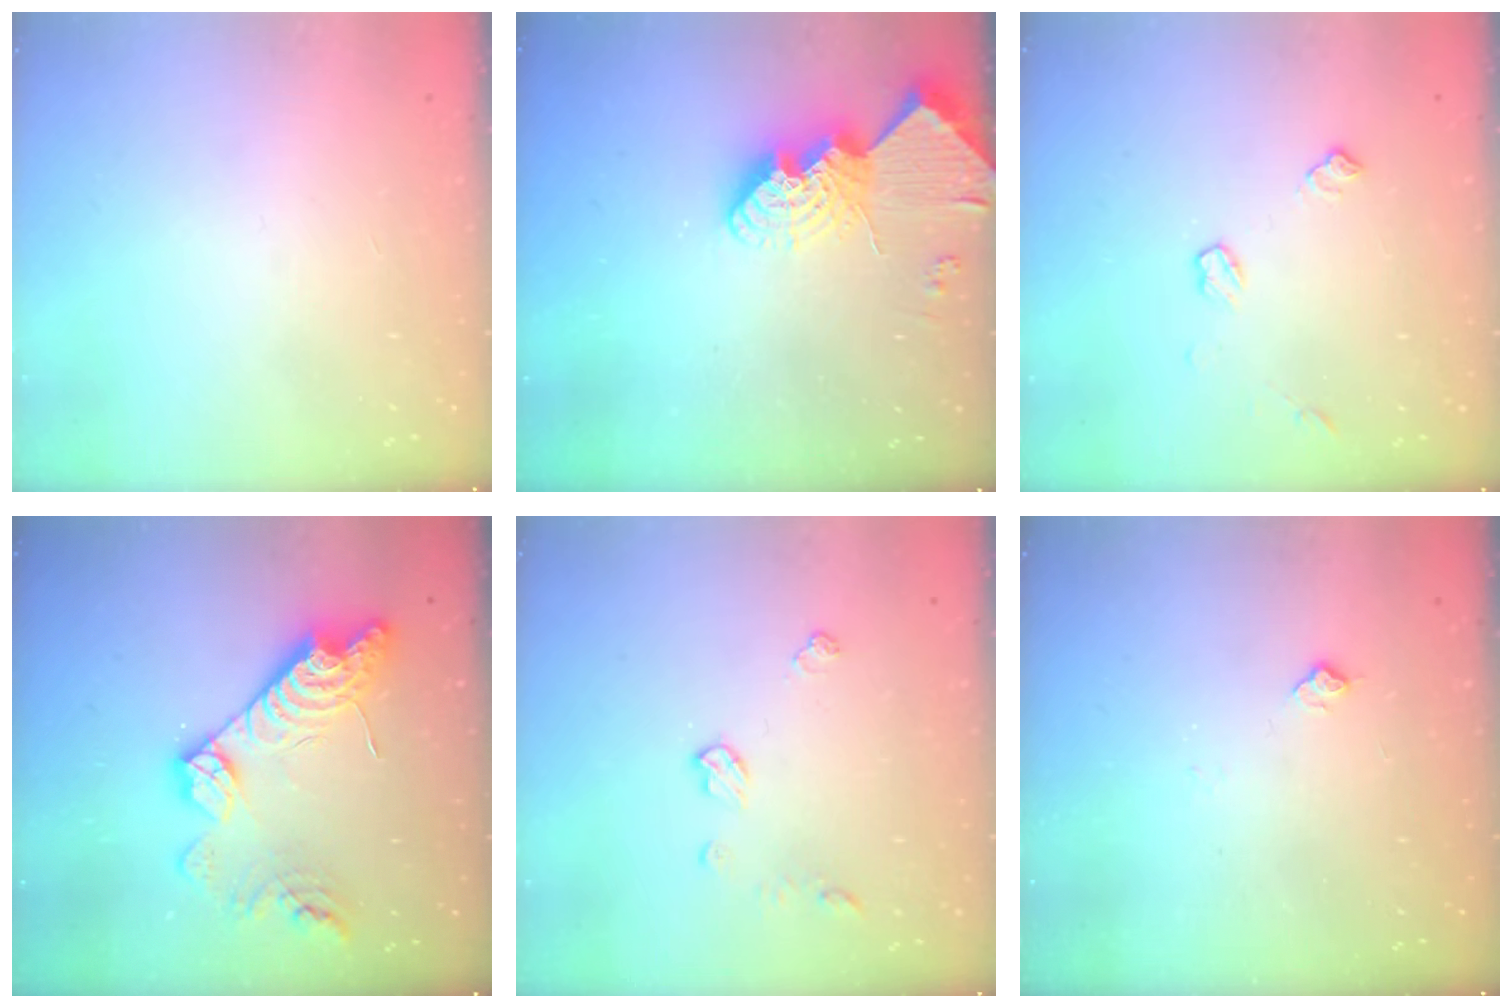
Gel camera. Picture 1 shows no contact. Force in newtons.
{"total": 12.9, "press": 12.9, "slide": 1.3}
{"total": 7.4, "press": 7.3, "slide": 0.9}
{"total": 16.1, "press": 16.1, "slide": 0.9}
{"total": 6.8, "press": 6.8, "slide": 0.1}
{"total": 6.1, "press": 6.1, "slide": 0.7}